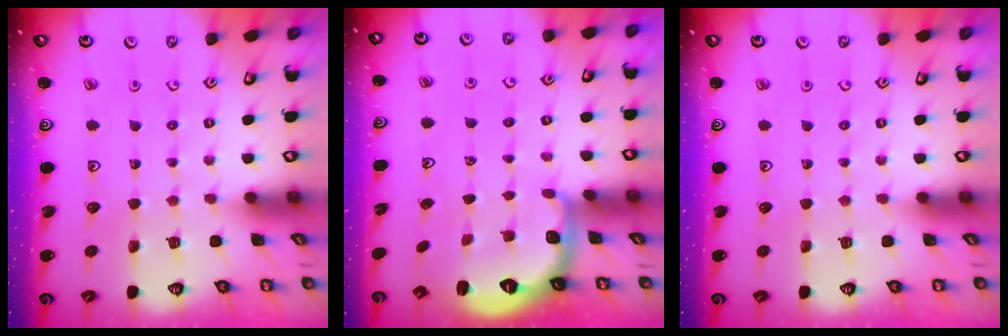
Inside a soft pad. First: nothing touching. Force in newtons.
{"total": 2.3, "press": 1.7, "slide": 1.6}
{"total": 0.0}